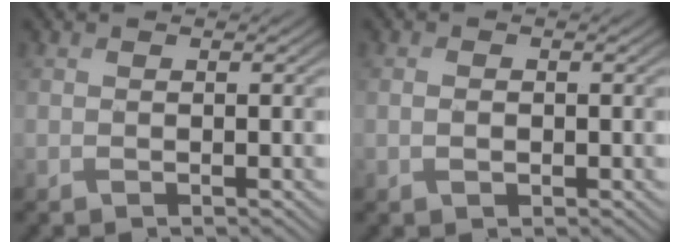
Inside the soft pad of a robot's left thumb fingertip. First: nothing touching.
{"total": 1.1, "force": [-0.6, 0.7, 0.6], "torque": [-0.012, -0.001, -0.011]}